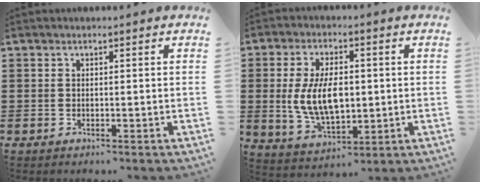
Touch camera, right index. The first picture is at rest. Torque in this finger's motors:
{"motor_torque": [0.76, -0.16, 0.80, 0.21]}